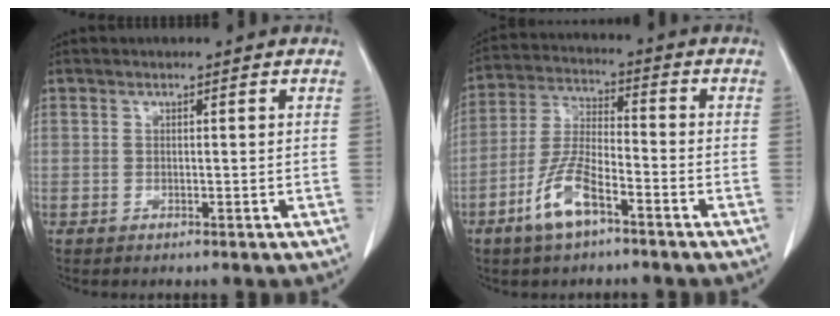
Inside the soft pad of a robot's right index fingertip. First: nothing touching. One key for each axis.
{"total": 8.9, "fx": -5.0, "fy": 2.6, "fz": 6.9, "tx": -0.149, "ty": -0.003, "tz": -0.099}